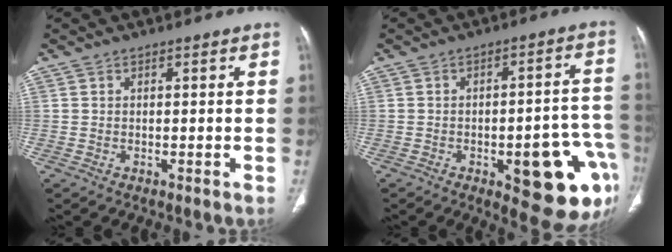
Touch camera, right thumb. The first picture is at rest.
{"total": 17.3, "force": [-6.4, 6.0, 14.9], "torque": [-0.125, 0.032, -0.065]}